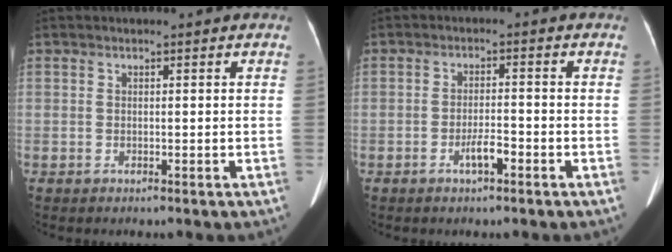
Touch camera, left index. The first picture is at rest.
{"total": 2.9, "force": [-1.8, 0.6, 2.2], "torque": [-0.042, -0.002, -0.031]}